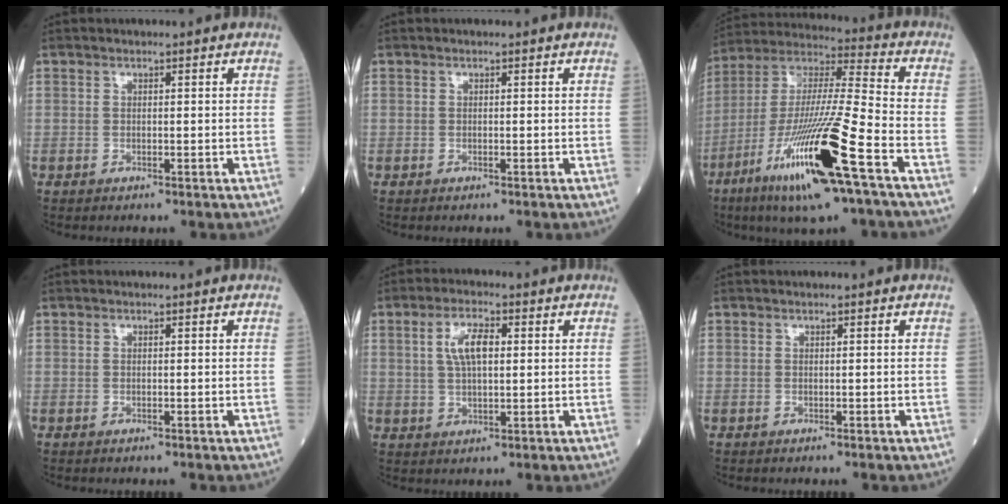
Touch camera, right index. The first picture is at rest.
{"total": 0.0}
{"total": 20.8, "force": [-9.7, 0.5, 18.4], "torque": [-0.378, -0.042, -0.180]}
{"total": 0.0}
{"total": 5.7, "force": [1.6, 1.9, 5.1], "torque": [-0.106, 0.010, 0.034]}
{"total": 0.0}